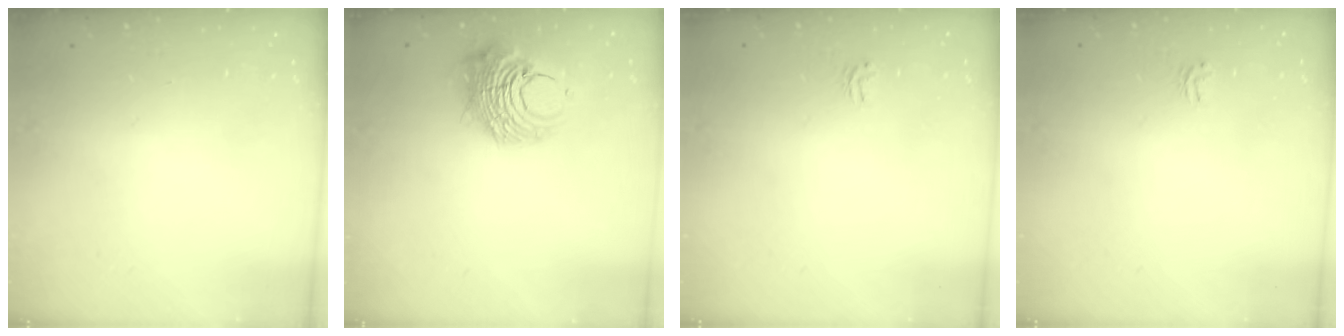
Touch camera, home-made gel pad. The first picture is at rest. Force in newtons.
{"total": 10.9, "press": 10.9, "slide": 1.2}
{"total": 1.9, "press": 1.9, "slide": 0.1}
{"total": 1.9, "press": 1.9, "slide": 0.1}